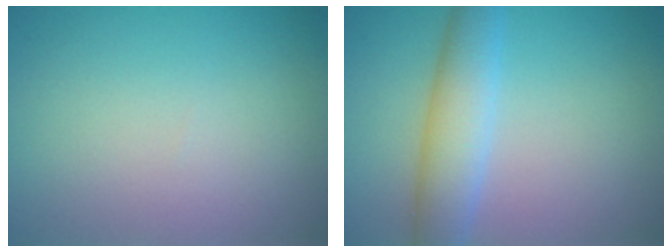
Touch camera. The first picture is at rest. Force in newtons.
{"total": 4.2, "press": 4.2, "slide": 0.2}